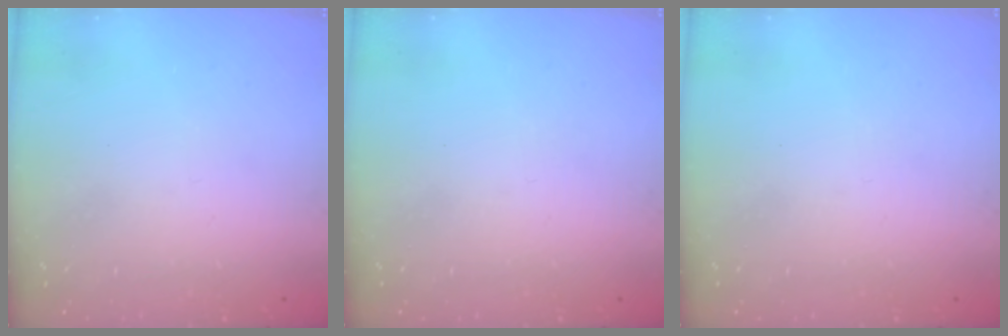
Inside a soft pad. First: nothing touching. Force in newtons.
{"total": 0.0}
{"total": 0.0}